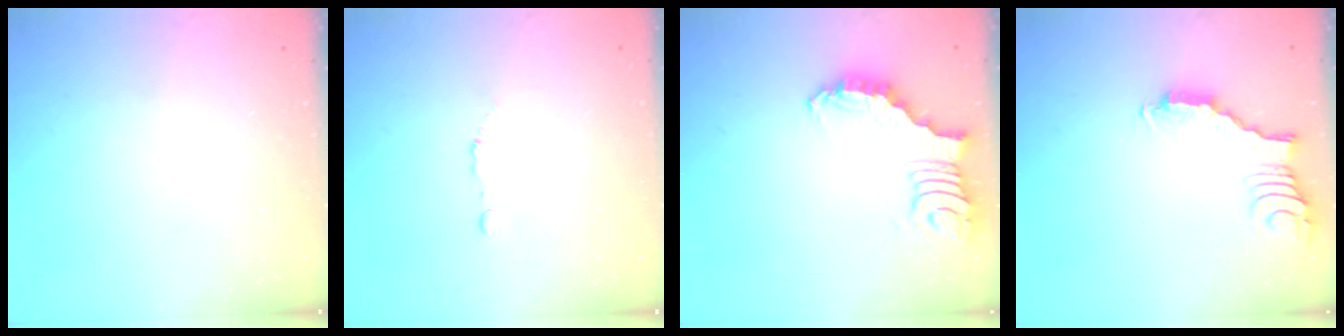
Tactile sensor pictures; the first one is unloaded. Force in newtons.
{"total": 2.9, "press": 2.8, "slide": 0.7}
{"total": 2.6, "press": 2.5, "slide": 0.5}
{"total": 2.5, "press": 2.5, "slide": 0.4}